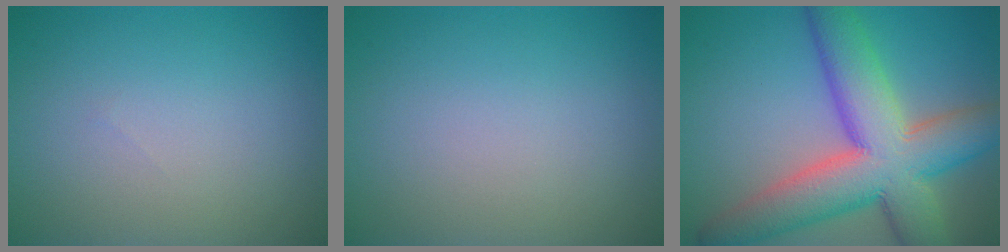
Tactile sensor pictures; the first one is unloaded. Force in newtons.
{"total": 0.0}
{"total": 11.8, "press": 11.8, "slide": 0.7}